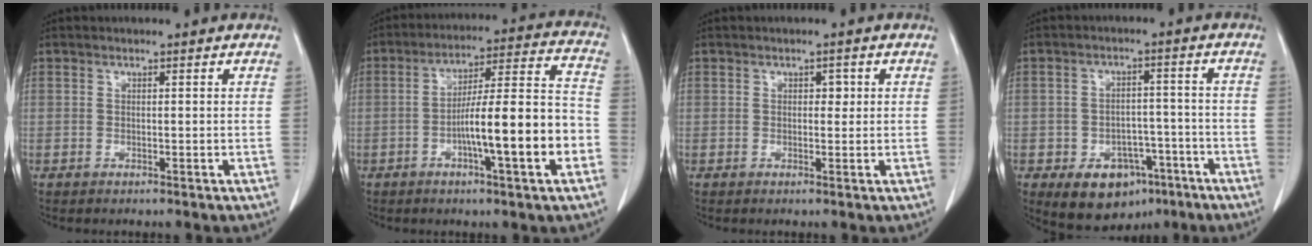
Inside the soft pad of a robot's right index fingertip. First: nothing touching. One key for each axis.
{"total": 15.1, "fx": -4.6, "fy": 1.0, "fz": 14.4, "tx": -0.224, "ty": 0.017, "tz": -0.071}
{"total": 1.4, "fx": 0.3, "fy": 0.9, "fz": 0.9, "tx": -0.011, "ty": 0.004, "tz": 0.002}
{"total": 9.3, "fx": -5.0, "fy": 6.3, "fz": 4.7, "tx": -0.064, "ty": 0.018, "tz": -0.065}